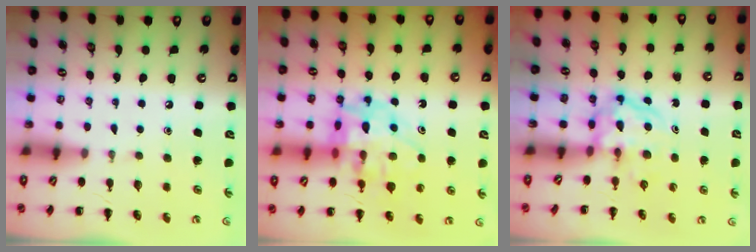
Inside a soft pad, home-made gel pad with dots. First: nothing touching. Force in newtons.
{"total": 16.0, "press": 15.5, "slide": 4.0}
{"total": 3.8, "press": 3.7, "slide": 0.4}